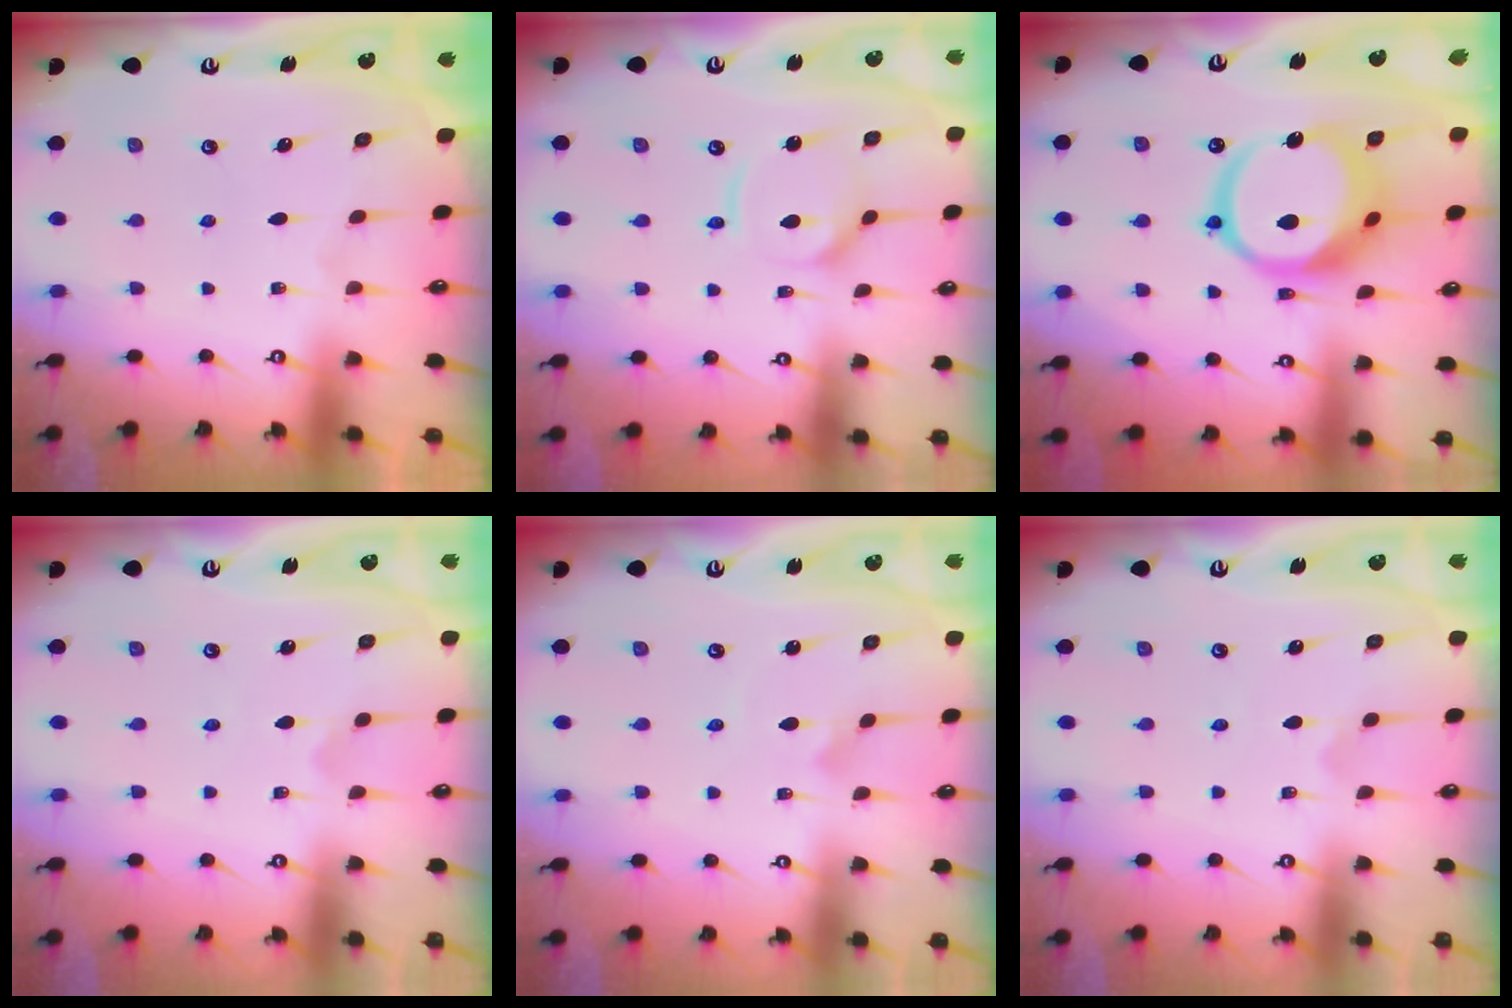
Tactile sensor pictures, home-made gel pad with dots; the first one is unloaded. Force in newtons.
{"total": 8.2, "press": 8.2, "slide": 0.9}
{"total": 15.2, "press": 15.1, "slide": 1.8}
{"total": 1.8, "press": 1.8, "slide": 0.2}
{"total": 2.2, "press": 2.2, "slide": 0.2}
{"total": 1.8, "press": 1.8, "slide": 0.2}